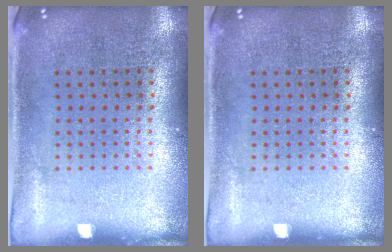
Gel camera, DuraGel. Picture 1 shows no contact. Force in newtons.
{"total": 0.0}